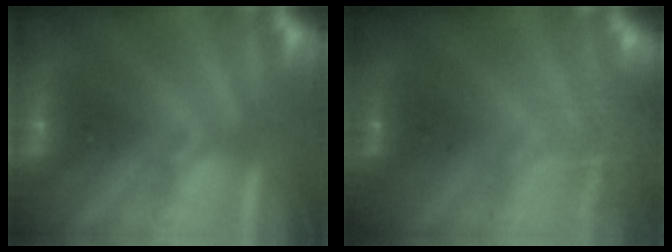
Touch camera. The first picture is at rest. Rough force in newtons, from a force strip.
{"total": 5.5}